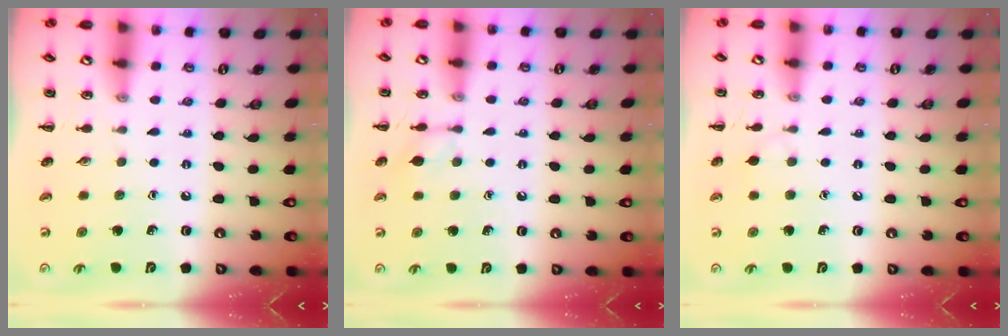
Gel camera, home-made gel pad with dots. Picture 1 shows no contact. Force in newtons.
{"total": 5.7, "press": 5.7, "slide": 0.3}
{"total": 4.1, "press": 3.8, "slide": 1.6}